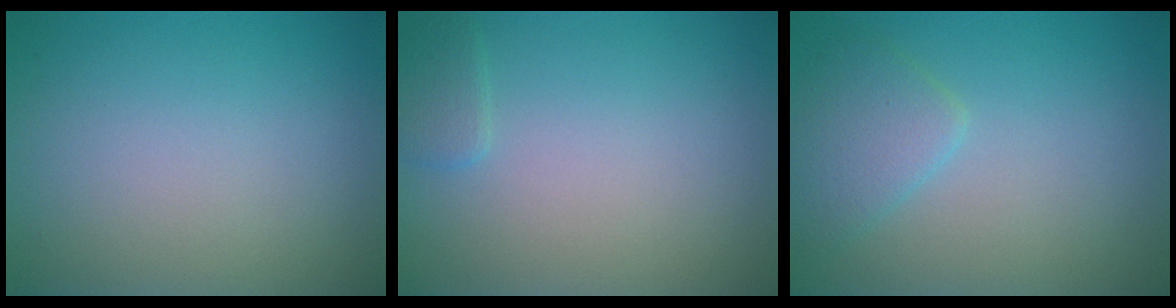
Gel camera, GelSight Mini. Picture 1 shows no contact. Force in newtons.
{"total": 1.2, "press": 1.2, "slide": 0.1}
{"total": 2.6, "press": 2.6, "slide": 0.1}